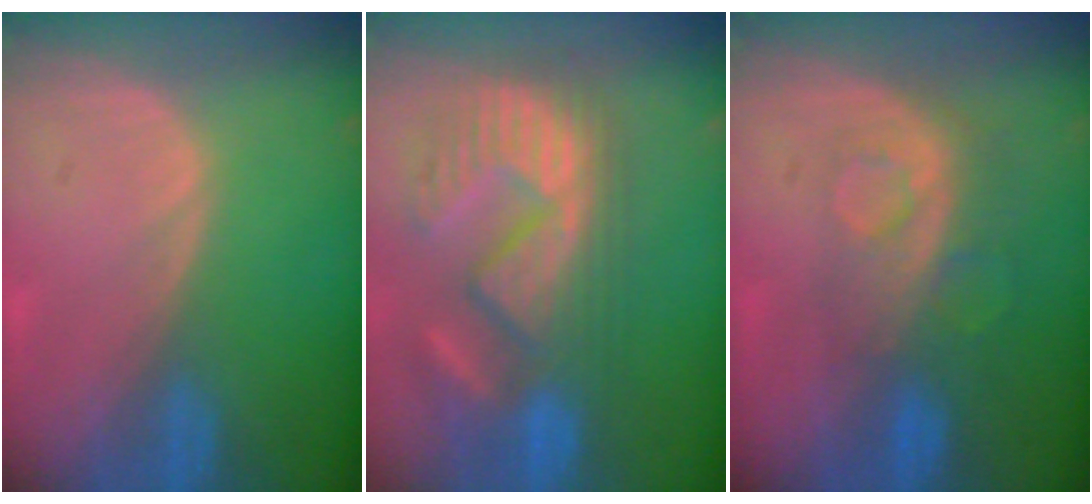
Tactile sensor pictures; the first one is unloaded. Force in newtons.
{"total": 11.6, "press": 11.1, "slide": 3.4}
{"total": 8.5, "press": 7.1, "slide": 4.7}